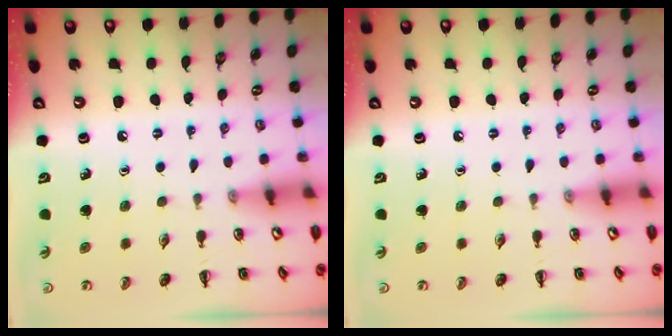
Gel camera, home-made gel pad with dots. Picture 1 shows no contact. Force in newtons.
{"total": 0.0}